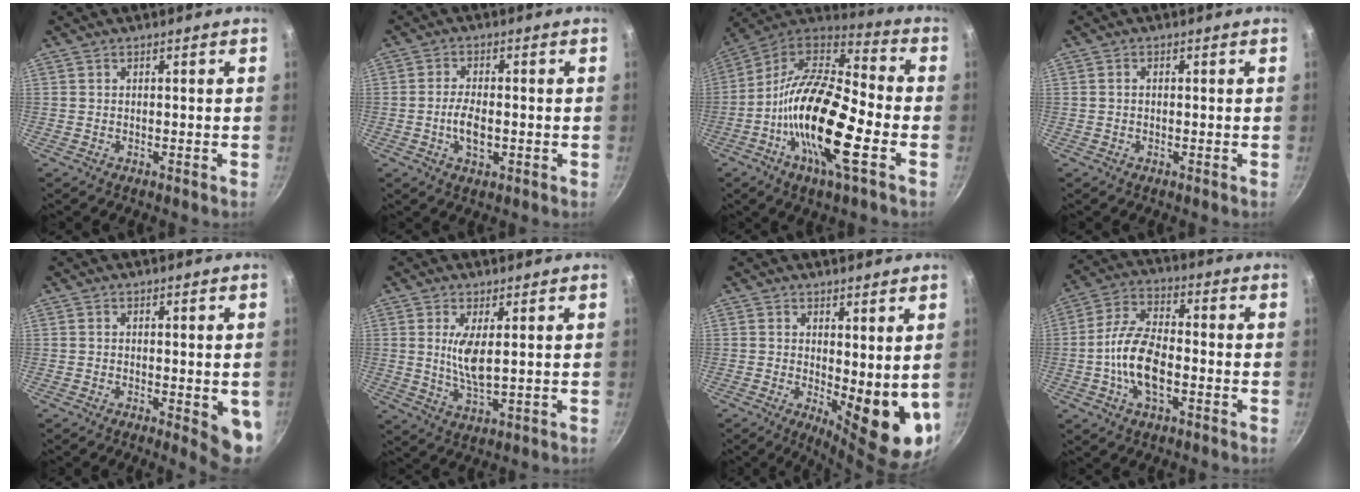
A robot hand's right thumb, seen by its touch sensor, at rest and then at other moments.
{"total": 4.8, "force": [-0.9, 2.3, 4.1], "torque": [-0.081, 0.007, -0.020]}
{"total": 22.3, "force": [-6.4, 7.6, 19.9], "torque": [-0.364, 0.036, -0.143]}
{"total": 0.6, "force": [-0.1, 0.5, 0.2], "torque": [-0.004, 0.006, -0.003]}
{"total": 5.1, "force": [-0.8, 1.8, 4.7], "torque": [-0.047, -0.005, -0.009]}
{"total": 5.9, "force": [1.4, 1.7, 5.5], "torque": [-0.110, -0.021, 0.032]}
{"total": 11.2, "force": [1.2, 4.4, 10.2], "torque": [-0.111, -0.027, 0.027]}
{"total": 11.1, "force": [-2.6, 5.3, 9.4], "torque": [-0.178, 0.030, -0.062]}